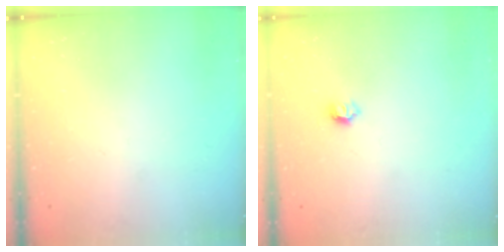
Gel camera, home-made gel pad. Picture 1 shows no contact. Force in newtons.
{"total": 5.5, "press": 5.5, "slide": 0.5}